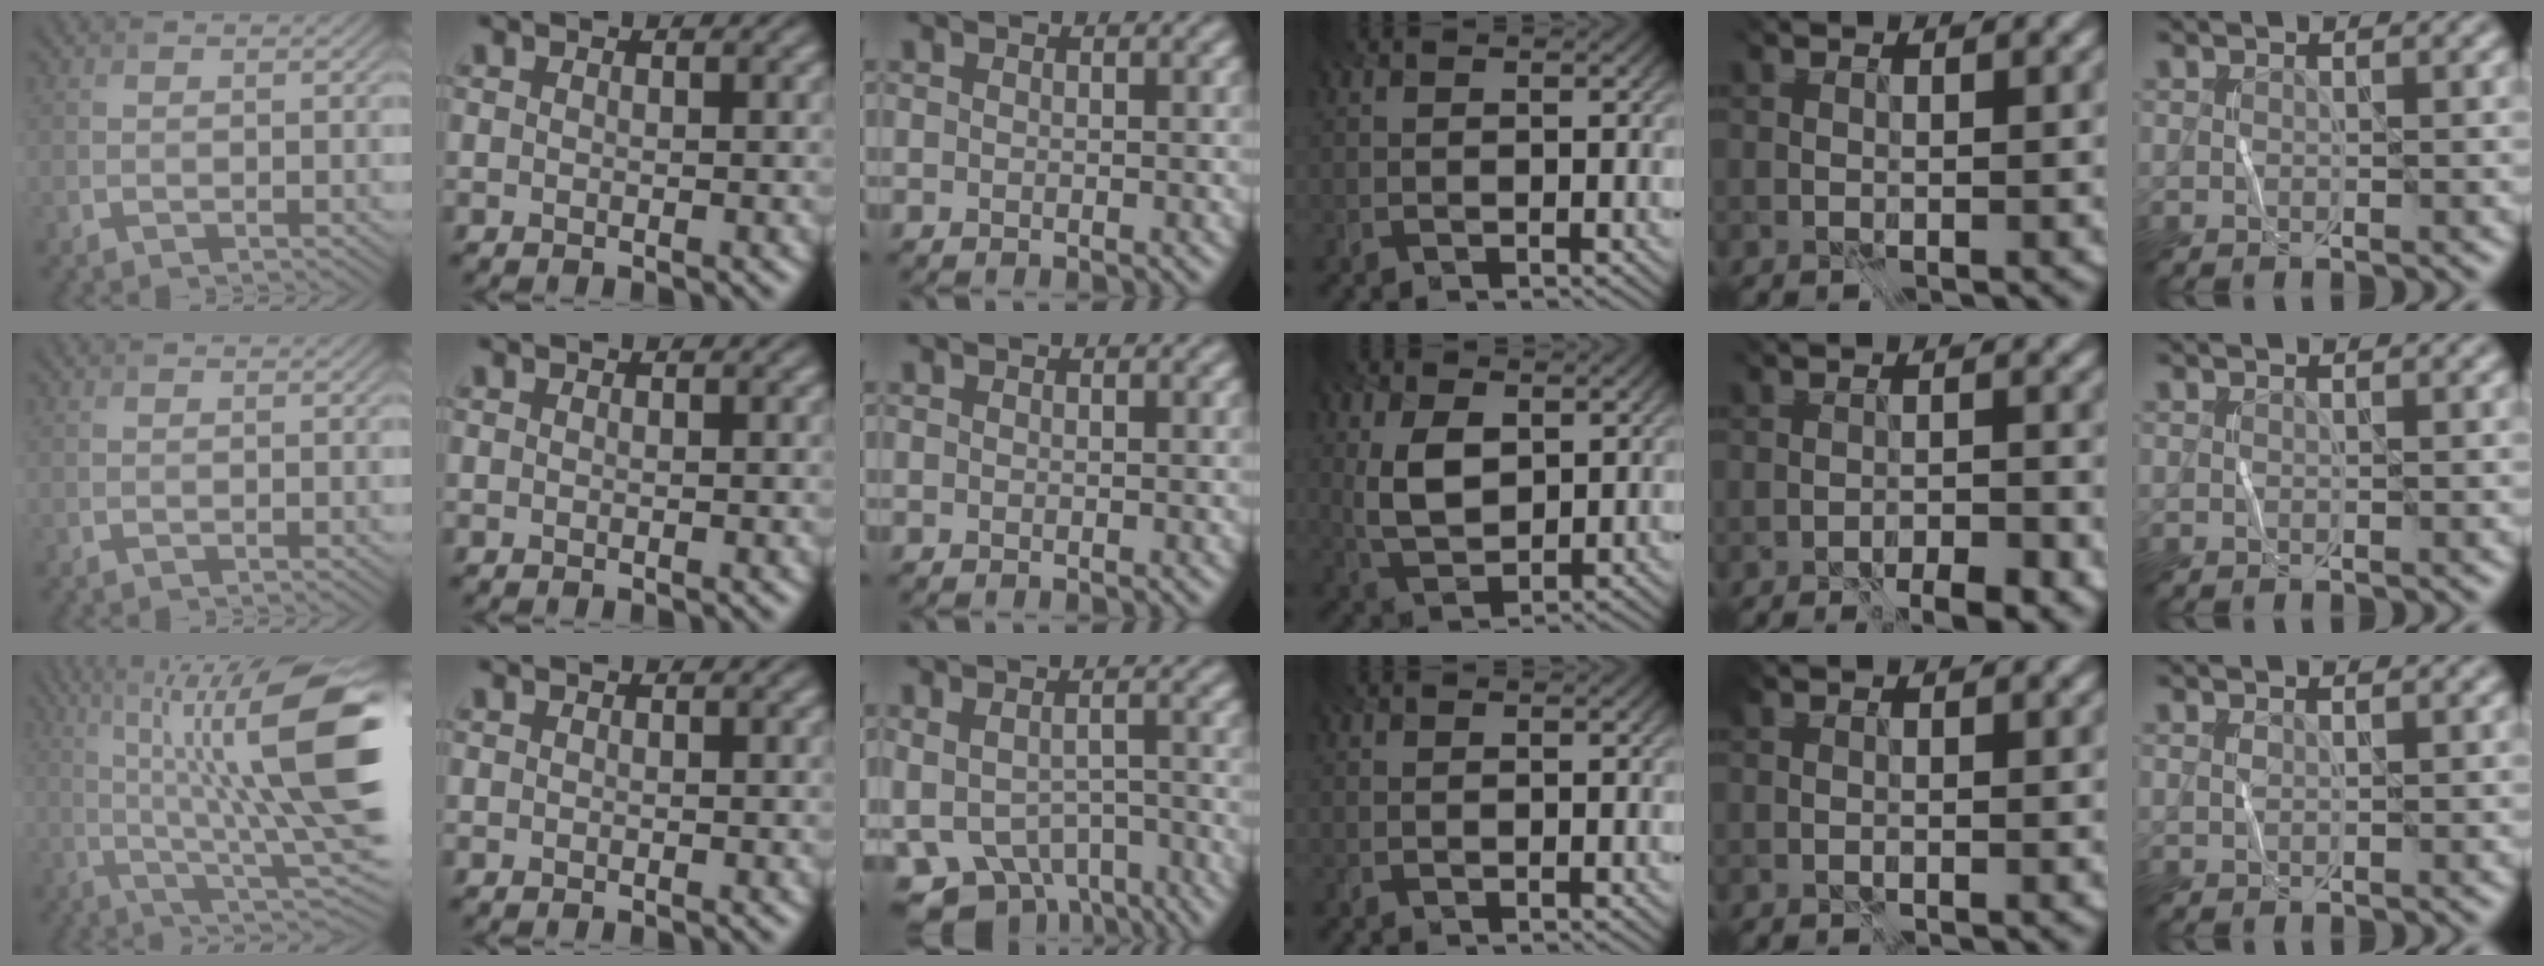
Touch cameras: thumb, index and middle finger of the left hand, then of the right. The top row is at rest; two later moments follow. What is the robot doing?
{"motion": "wrap", "object": "cellophane"}